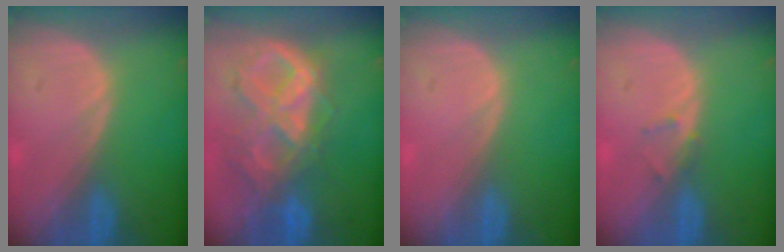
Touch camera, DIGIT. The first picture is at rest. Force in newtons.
{"total": 10.5, "press": 8.8, "slide": 5.7}
{"total": 0.0}
{"total": 1.3, "press": 1.1, "slide": 0.8}